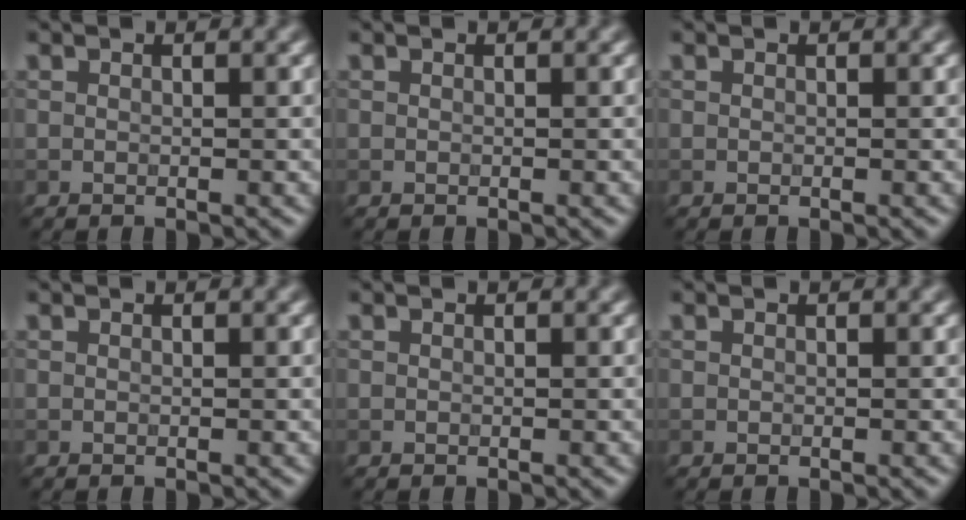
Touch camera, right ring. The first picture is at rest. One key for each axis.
{"total": 0.0}
{"total": 0.0}
{"total": 0.0}
{"total": 0.0}
{"total": 0.0}